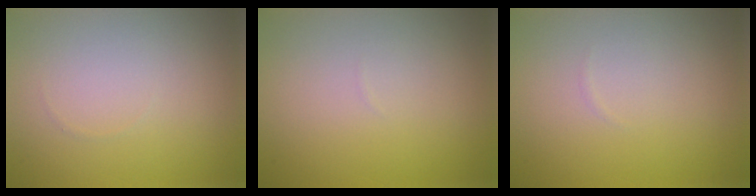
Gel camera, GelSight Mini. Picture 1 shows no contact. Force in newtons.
{"total": 0.0}
{"total": 0.0}